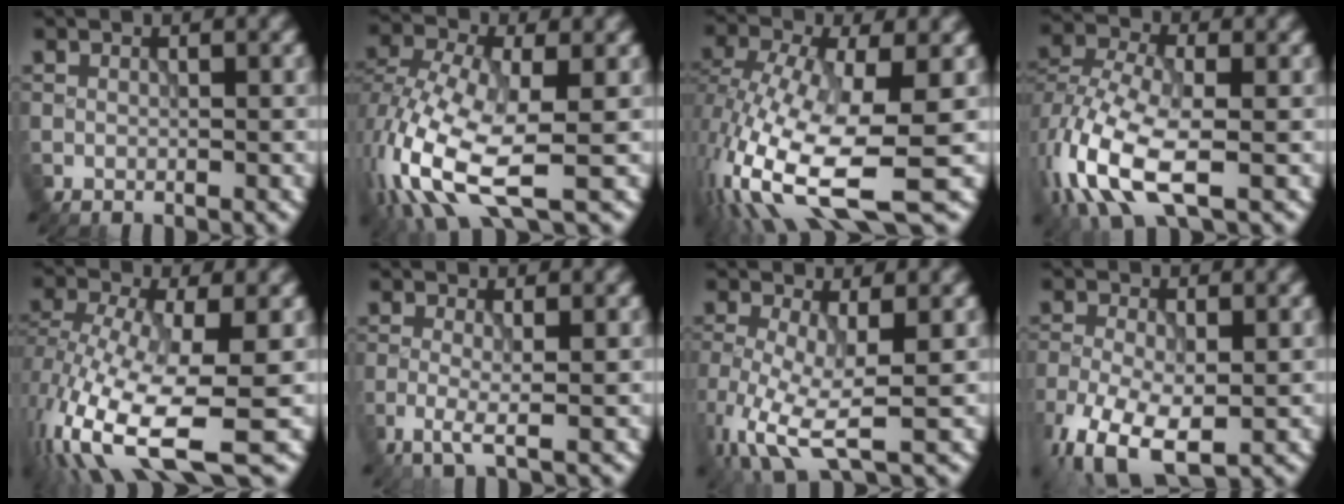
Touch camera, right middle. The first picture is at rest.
{"total": 11.3, "force": [-4.1, 5.2, 9.1], "torque": [-0.218, -0.015, -0.081]}
{"total": 13.3, "force": [-4.7, 4.7, 11.5], "torque": [-0.254, -0.020, -0.076]}
{"total": 9.9, "force": [-4.2, 4.7, 7.6], "torque": [-0.175, -0.013, -0.089]}
{"total": 12.3, "force": [-5.1, 4.2, 10.3], "torque": [-0.215, -0.017, -0.086]}
{"total": 2.1, "force": [-0.8, 0.2, 1.9], "torque": [-0.043, -0.005, -0.023]}
{"total": 6.7, "force": [-2.3, 2.2, 5.8], "torque": [-0.135, -0.015, -0.048]}
{"total": 9.2, "force": [-4.8, 4.5, 6.4], "torque": [-0.141, -0.045, -0.079]}